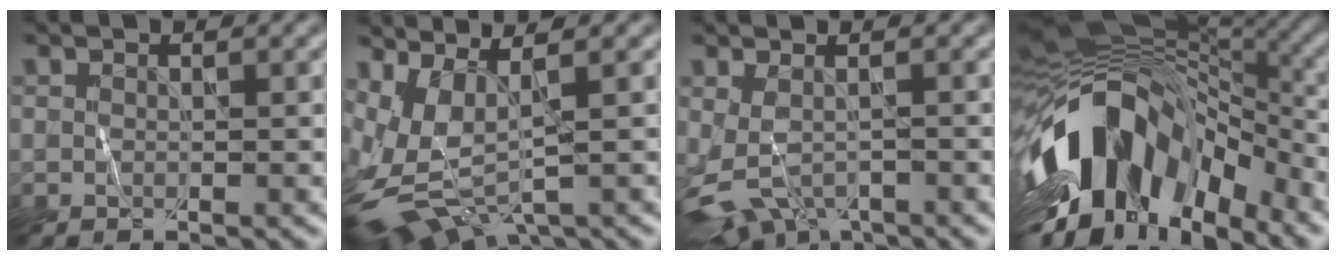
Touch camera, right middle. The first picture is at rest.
{"total": 6.3, "force": [-0.3, 3.0, 5.6], "torque": [-0.128, -0.014, 0.004]}
{"total": 3.3, "force": [-2.0, 1.8, 2.0], "torque": [-0.041, -0.026, -0.029]}
{"total": 14.2, "force": [-5.6, 7.9, 10.4], "torque": [-0.187, 0.019, -0.096]}